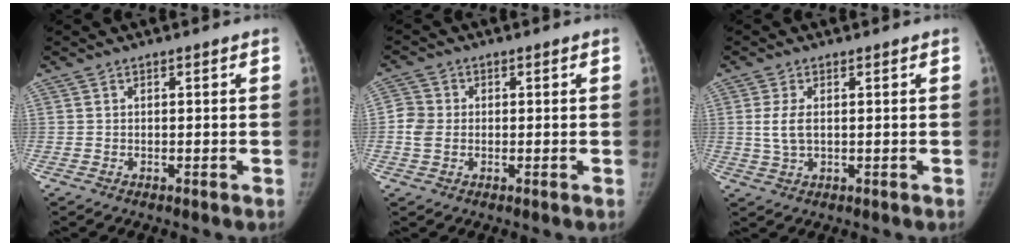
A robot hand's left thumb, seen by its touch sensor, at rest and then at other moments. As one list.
[{"total": 4.0, "force": [-0.3, 3.4, 2.1], "torque": [-0.041, 0.006, -0.011]}, {"total": 4.1, "force": [0.5, 2.2, 3.4], "torque": [-0.079, -0.004, 0.012]}]